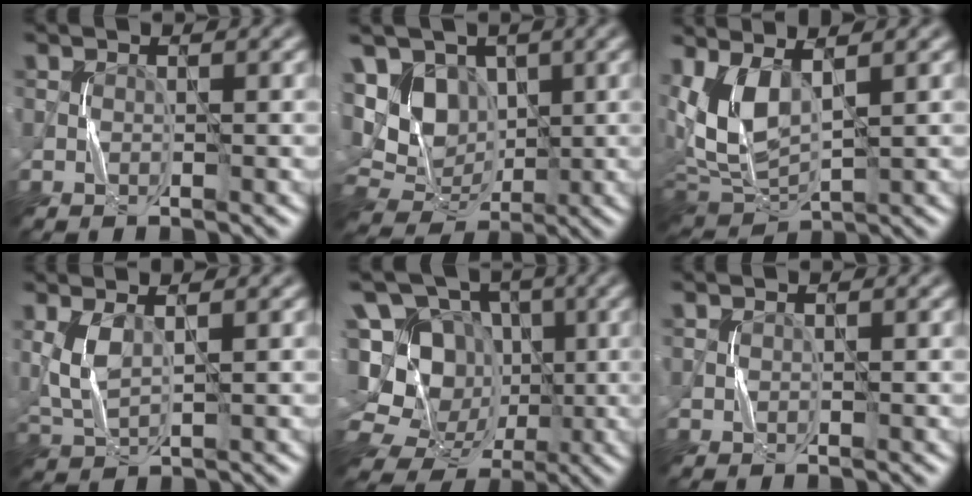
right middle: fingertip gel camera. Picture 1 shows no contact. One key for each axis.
{"total": 8.3, "fx": 1.4, "fy": 6.8, "fz": 4.6, "tx": -0.089, "ty": 0.014, "tz": 0.013}
{"total": 6.8, "fx": 2.2, "fy": 3.1, "fz": 5.6, "tx": -0.137, "ty": 0.001, "tz": 0.048}
{"total": 2.9, "fx": 1.2, "fy": 0.9, "fz": 2.5, "tx": -0.066, "ty": -0.002, "tz": 0.032}
{"total": 14.1, "fx": -1.2, "fy": 12.9, "fz": 5.7, "tx": -0.159, "ty": 0.034, "tz": -0.029}
{"total": 0.0}